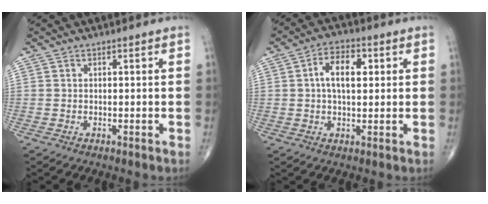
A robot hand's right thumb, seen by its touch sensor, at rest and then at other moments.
{"total": 7.5, "force": [1.4, 4.1, 6.1], "torque": [-0.093, 0.008, 0.019]}